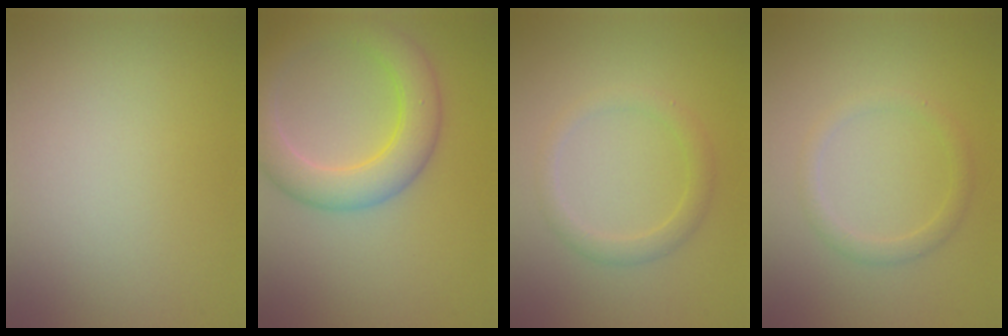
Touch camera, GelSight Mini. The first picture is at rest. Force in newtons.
{"total": 5.6, "press": 5.6, "slide": 0.2}
{"total": 2.0, "press": 2.0, "slide": 0.1}
{"total": 1.6, "press": 1.6, "slide": 0.0}